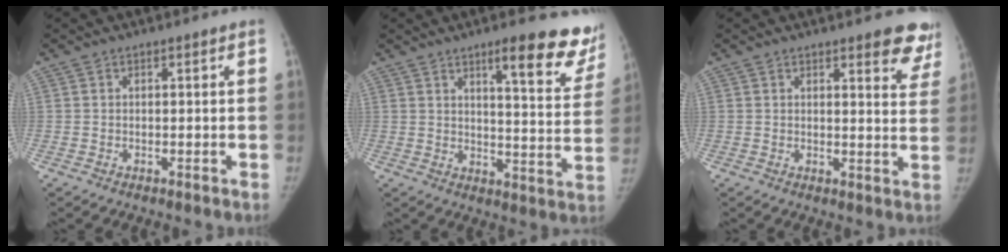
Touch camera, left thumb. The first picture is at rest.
{"total": 15.7, "force": [11.0, 3.7, 10.6], "torque": [-0.089, -0.064, 0.135]}
{"total": 8.6, "force": [6.6, 2.8, 4.8], "torque": [-0.017, -0.035, 0.059]}